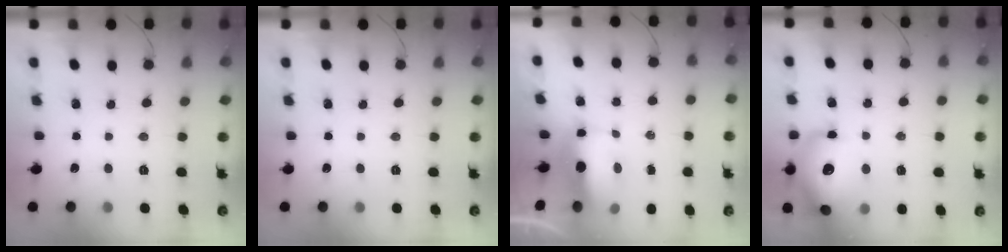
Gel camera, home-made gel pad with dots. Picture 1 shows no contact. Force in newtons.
{"total": 0.0}
{"total": 9.2, "press": 9.1, "slide": 1.0}
{"total": 17.9, "press": 17.5, "slide": 3.4}